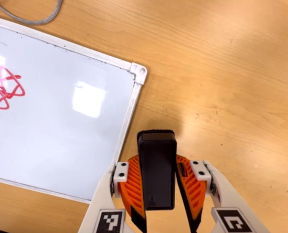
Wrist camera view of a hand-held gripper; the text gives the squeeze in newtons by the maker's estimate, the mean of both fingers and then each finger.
{"total": 9.0, "left": 7.1, "right": 10.8}